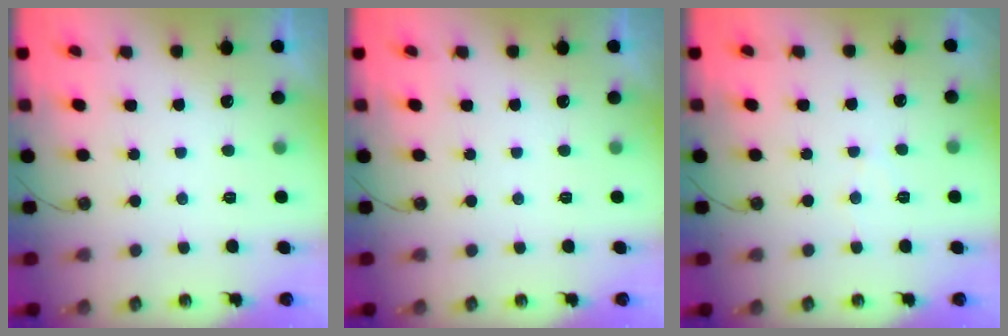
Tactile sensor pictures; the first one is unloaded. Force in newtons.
{"total": 0.0}
{"total": 5.3, "press": 5.2, "slide": 0.7}